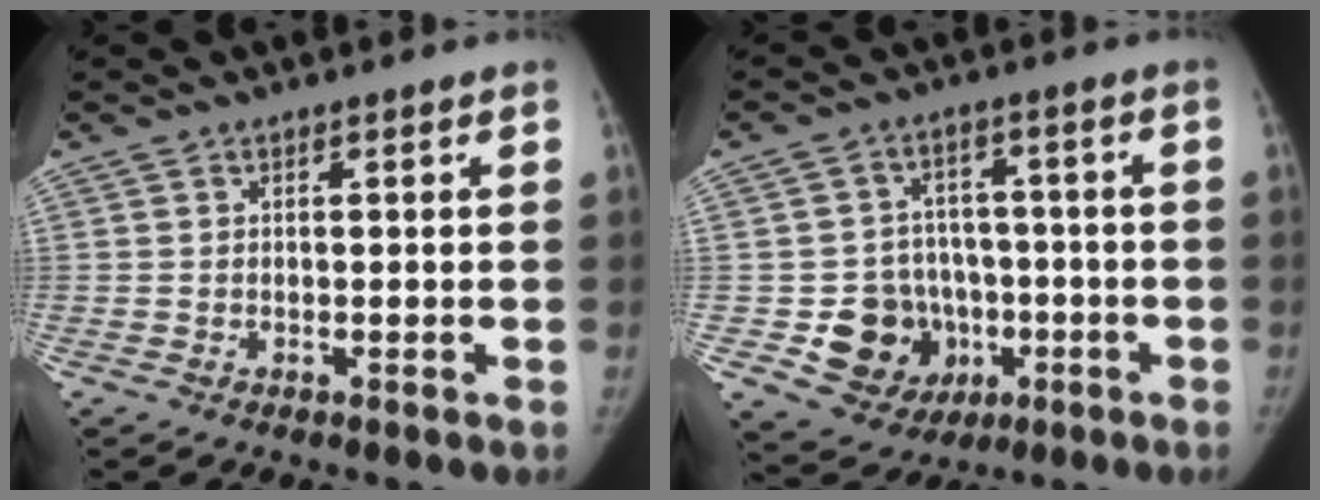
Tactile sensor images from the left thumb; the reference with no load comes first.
{"total": 11.8, "force": [-3.2, 10.3, 4.8], "torque": [-0.034, 0.022, -0.037]}